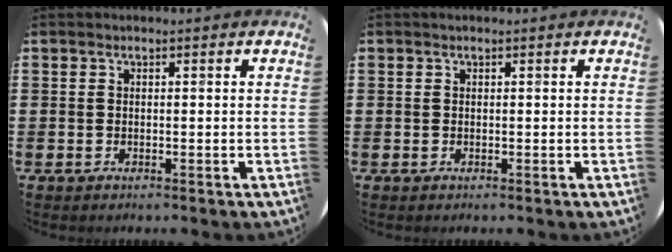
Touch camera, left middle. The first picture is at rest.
{"total": 0.0}